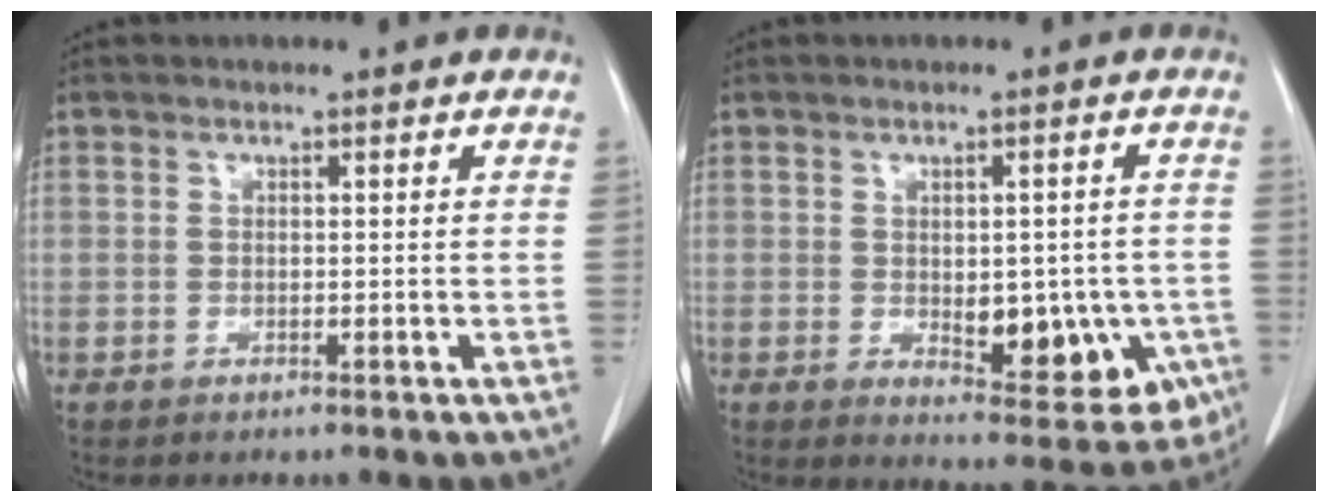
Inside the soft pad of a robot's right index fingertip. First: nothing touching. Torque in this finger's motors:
{"motor_torque": [0.26, -0.05, 0.21, 0.07]}